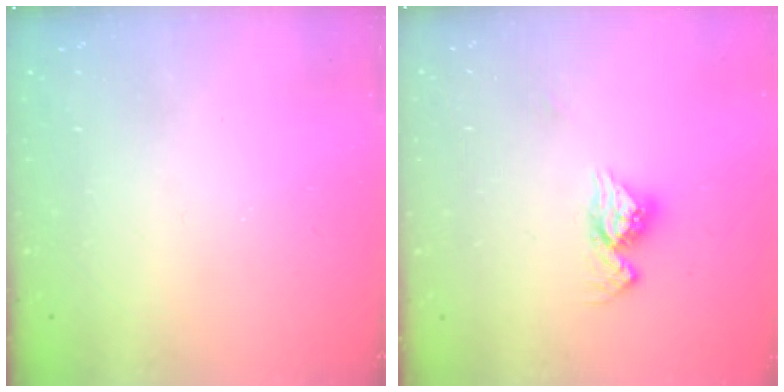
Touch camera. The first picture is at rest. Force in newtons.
{"total": 11.1, "press": 11.0, "slide": 0.9}